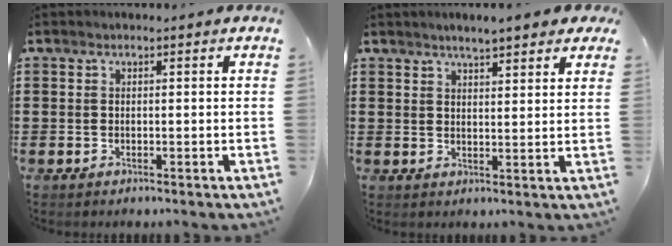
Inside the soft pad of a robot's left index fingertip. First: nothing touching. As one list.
[{"total": 3.7, "force": [3.3, 0.3, 1.7], "torque": [-0.042, -0.001, 0.058]}]